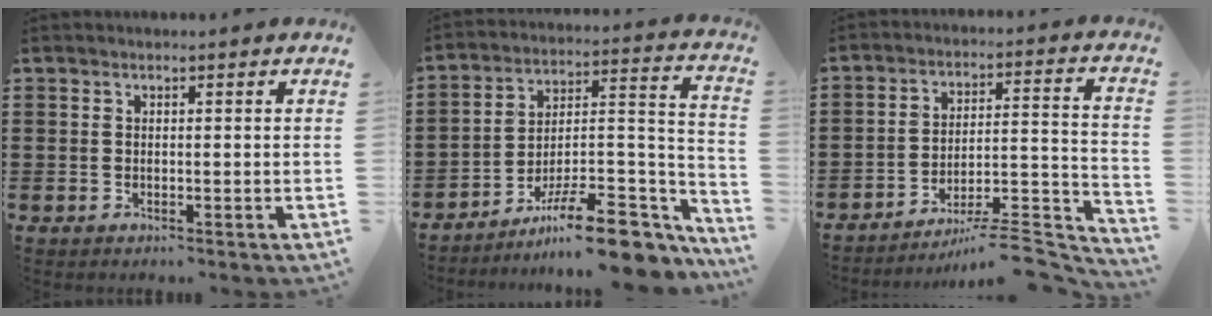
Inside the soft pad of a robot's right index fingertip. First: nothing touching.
{"total": 13.0, "force": [-9.3, 3.6, 8.3], "torque": [-0.117, 0.037, -0.160]}
{"total": 8.1, "force": [-7.0, 1.0, 4.0], "torque": [-0.054, 0.006, -0.135]}